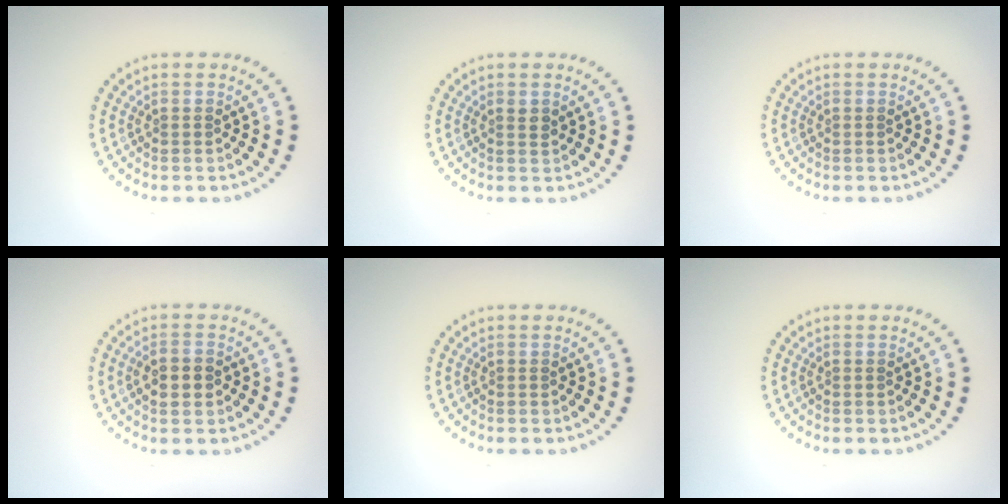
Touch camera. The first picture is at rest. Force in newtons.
{"total": 0.8, "press": 0.7, "slide": 0.4}
{"total": 0.0}
{"total": 2.3, "press": 2.3, "slide": 0.2}
{"total": 0.0}
{"total": 0.0}